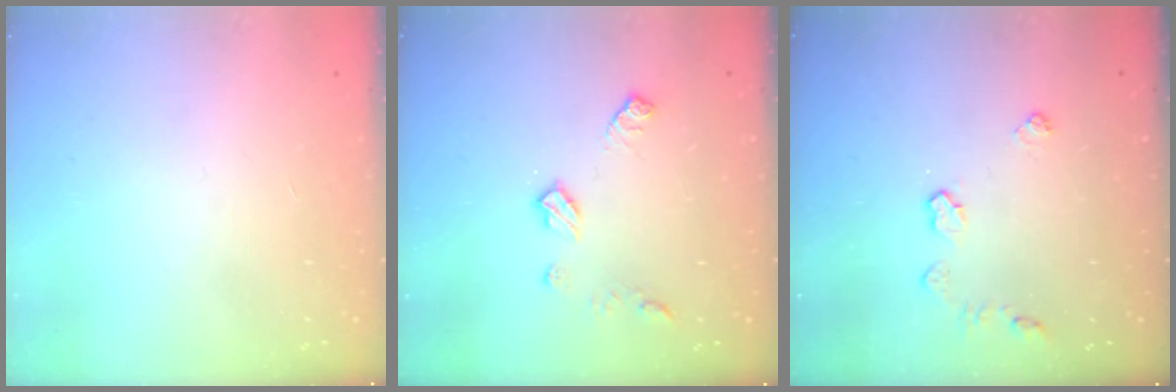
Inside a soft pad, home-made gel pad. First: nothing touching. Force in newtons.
{"total": 7.9, "press": 7.9, "slide": 0.3}
{"total": 5.8, "press": 5.8, "slide": 0.6}